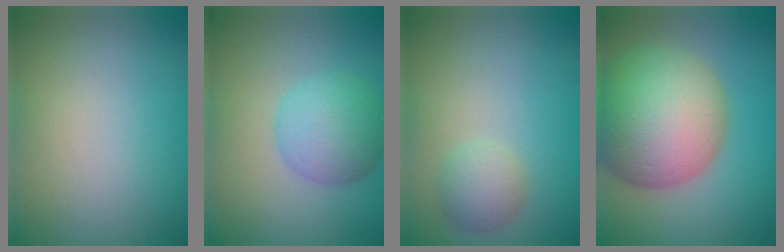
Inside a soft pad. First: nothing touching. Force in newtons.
{"total": 4.9, "press": 4.9, "slide": 0.1}
{"total": 2.2, "press": 2.2, "slide": 0.1}
{"total": 13.4, "press": 13.4, "slide": 0.9}